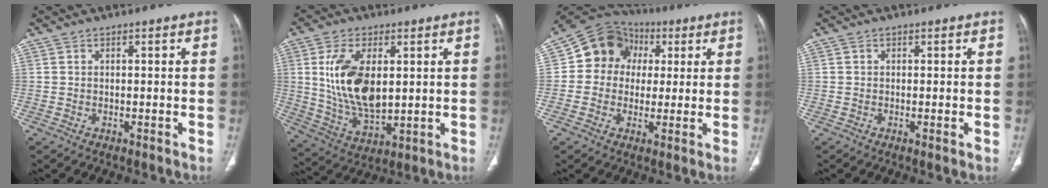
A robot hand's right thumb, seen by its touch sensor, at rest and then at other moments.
{"total": 14.5, "force": [2.5, 7.8, 12.0], "torque": [-0.218, -0.019, 0.059]}
{"total": 12.2, "force": [2.1, 10.6, 5.5], "torque": [-0.066, 0.018, 0.023]}
{"total": 0.9, "force": [-0.2, 0.2, 0.8], "torque": [-0.017, -0.003, -0.002]}